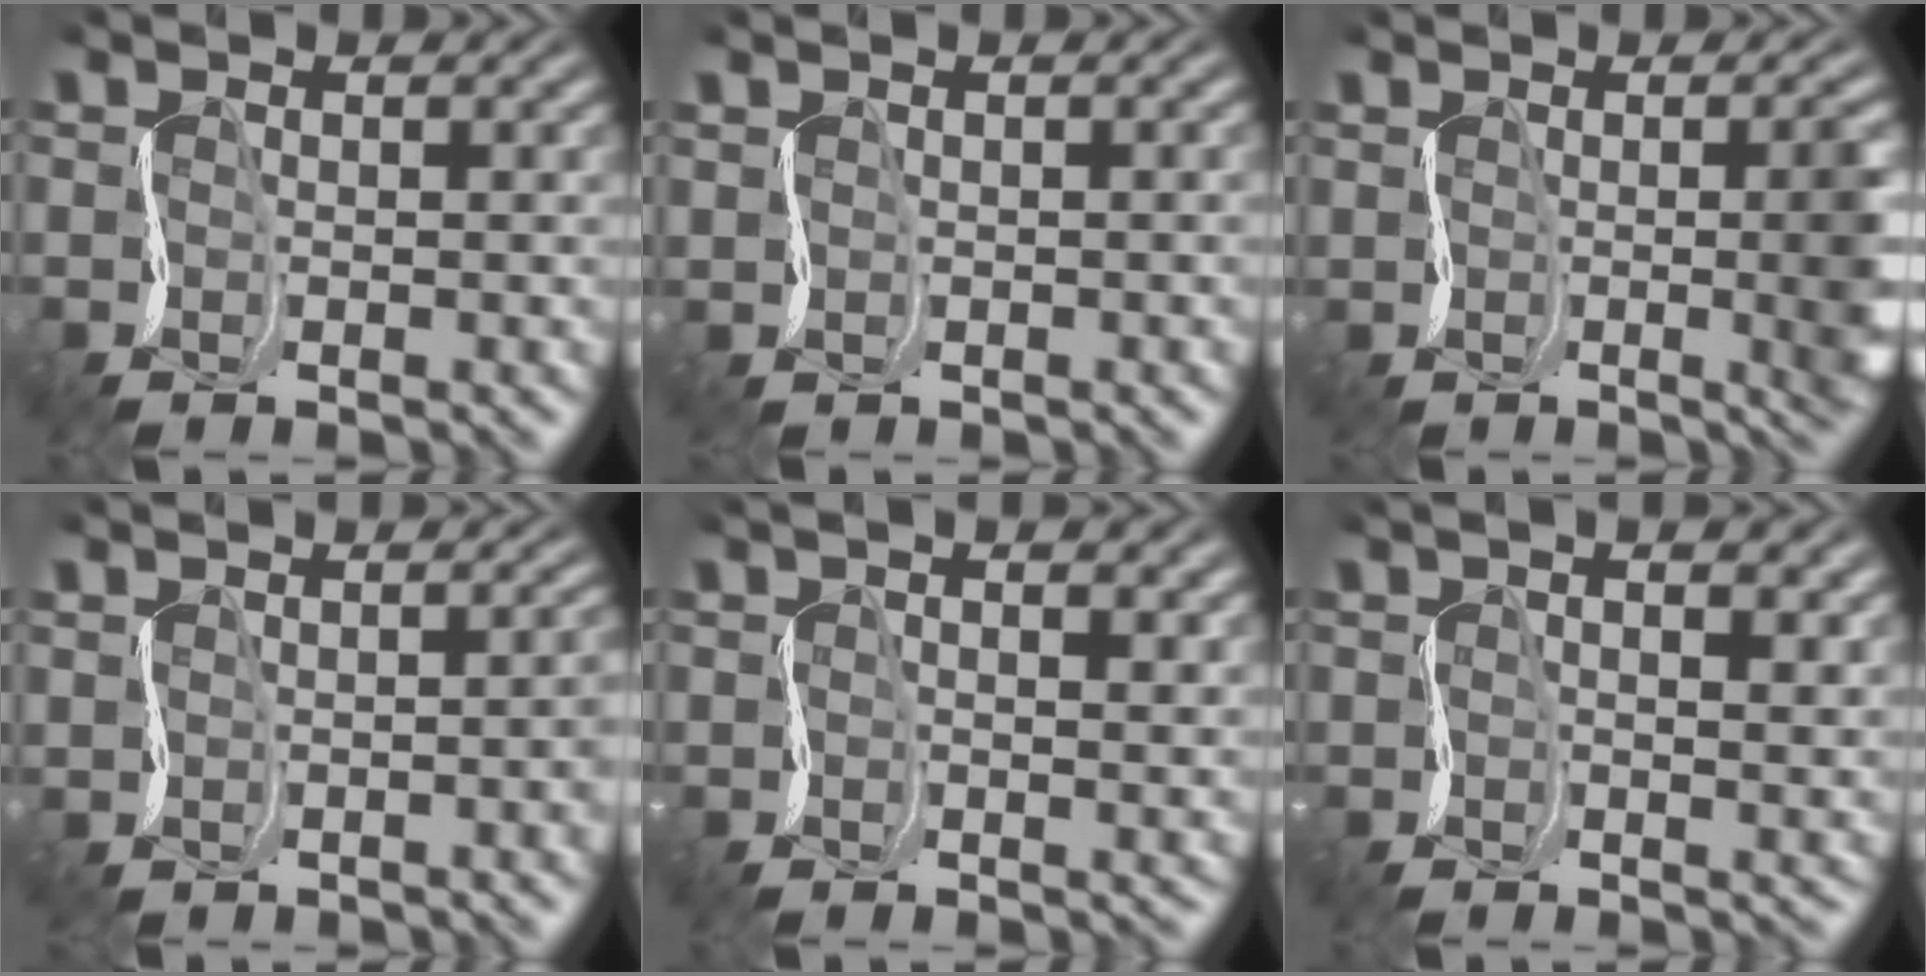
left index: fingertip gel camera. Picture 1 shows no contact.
{"total": 0.9, "force": [0.1, 0.0, -0.9], "torque": [0.004, 0.007, 0.012]}
{"total": 3.8, "force": [0.5, 1.0, 3.6], "torque": [-0.034, -0.008, 0.020]}
{"total": 0.7, "force": [-0.3, 0.2, 0.7], "torque": [0.000, 0.002, 0.007]}
{"total": 1.9, "force": [1.4, 0.2, 1.3], "torque": [-0.029, 0.004, 0.022]}
{"total": 2.7, "force": [1.7, 0.5, 2.0], "torque": [-0.034, 0.010, 0.024]}